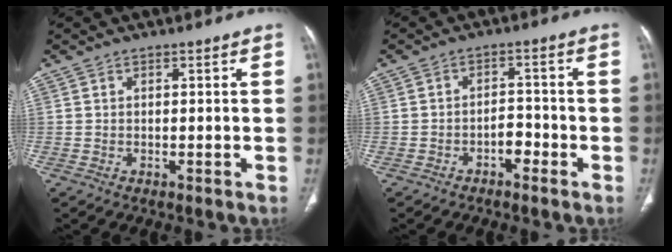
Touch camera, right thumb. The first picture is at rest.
{"total": 3.2, "force": [-1.9, 1.8, 1.8], "torque": [-0.016, 0.022, -0.030]}